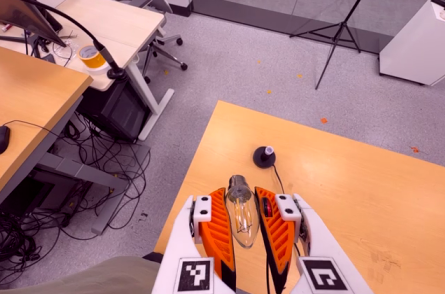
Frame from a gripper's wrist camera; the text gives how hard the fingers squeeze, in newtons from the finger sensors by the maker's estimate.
{"total": 20.3, "left": 22.0, "right": 18.5}